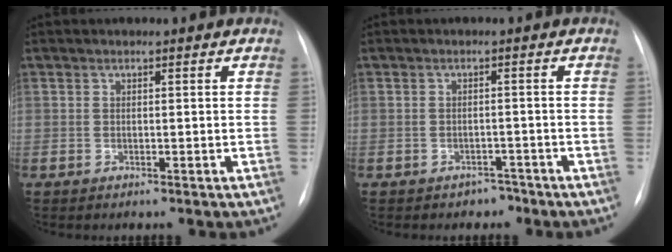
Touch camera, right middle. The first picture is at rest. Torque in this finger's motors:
{"motor_torque": [-0.08, -0.01, -0.01, -0.04]}